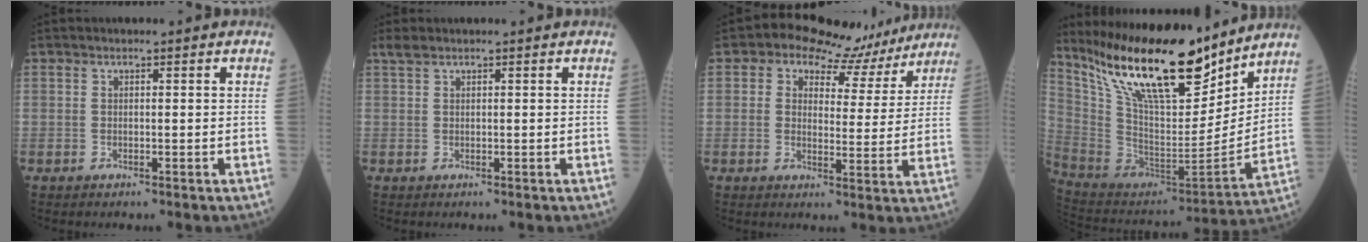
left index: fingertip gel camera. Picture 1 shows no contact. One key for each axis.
{"total": 1.7, "fx": 1.4, "fy": 0.6, "fz": 0.9, "tx": -0.022, "ty": 0.017, "tz": 0.027}
{"total": 10.0, "fx": 8.0, "fy": 5.3, "fz": 2.9, "tx": -0.030, "ty": 0.013, "tz": 0.086}
{"total": 23.6, "fx": 18.0, "fy": 5.6, "fz": 14.2, "tx": -0.250, "ty": -0.017, "tz": 0.319}